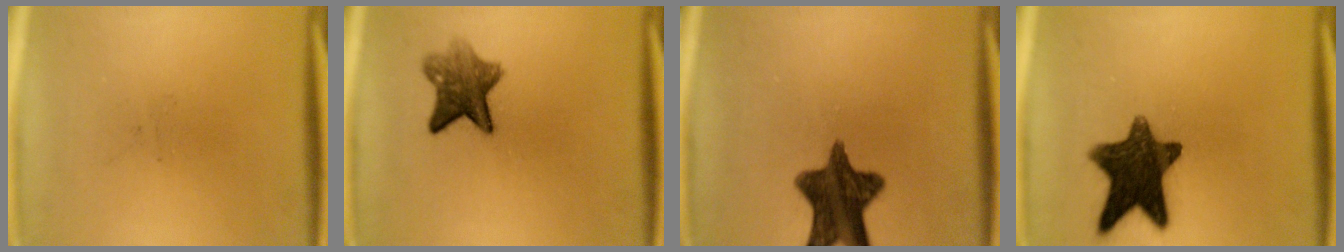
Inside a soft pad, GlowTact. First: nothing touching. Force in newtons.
{"total": 6.4}
{"total": 12.3}
{"total": 12.9}